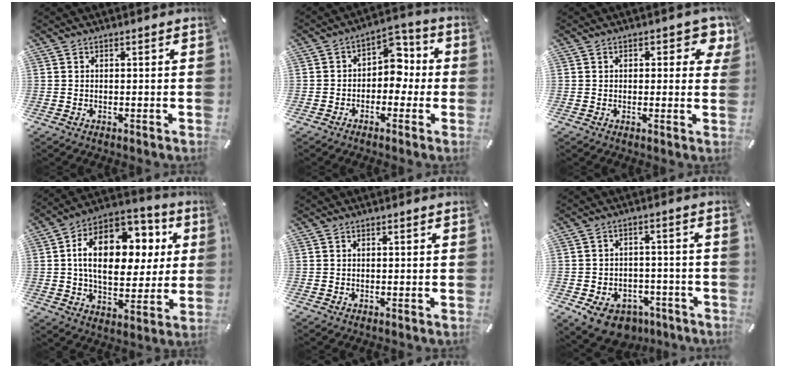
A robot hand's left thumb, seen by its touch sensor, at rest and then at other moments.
{"total": 7.7, "force": [-0.5, 5.9, 4.8], "torque": [-0.062, 0.012, -0.016]}
{"total": 4.9, "force": [2.1, 2.6, 3.5], "torque": [-0.034, -0.004, 0.029]}
{"total": 19.1, "force": [4.6, 12.7, 13.5], "torque": [-0.225, -0.007, 0.081]}
{"total": 0.0}
{"total": 7.5, "force": [-4.2, 5.5, 3.0], "torque": [-0.058, 0.036, -0.072]}